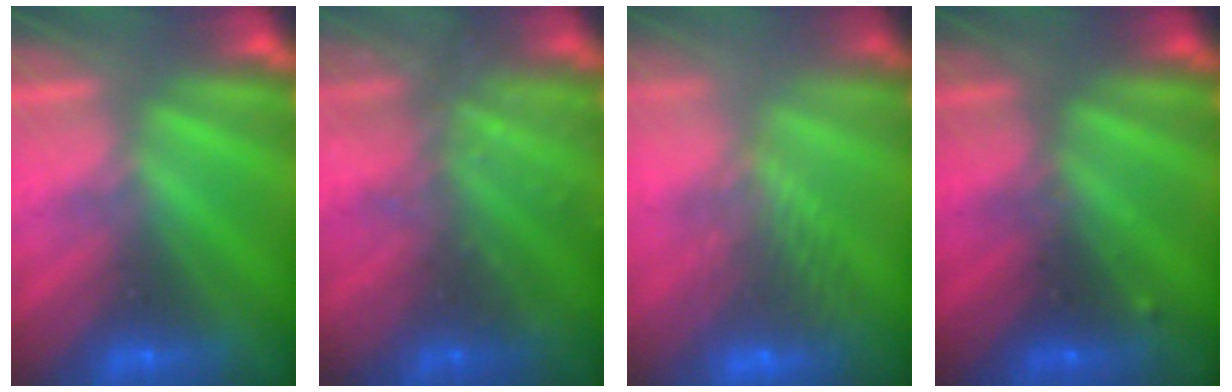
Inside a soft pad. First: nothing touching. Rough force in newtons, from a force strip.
{"total": 13.7}
{"total": 6.8}
{"total": 2.7}